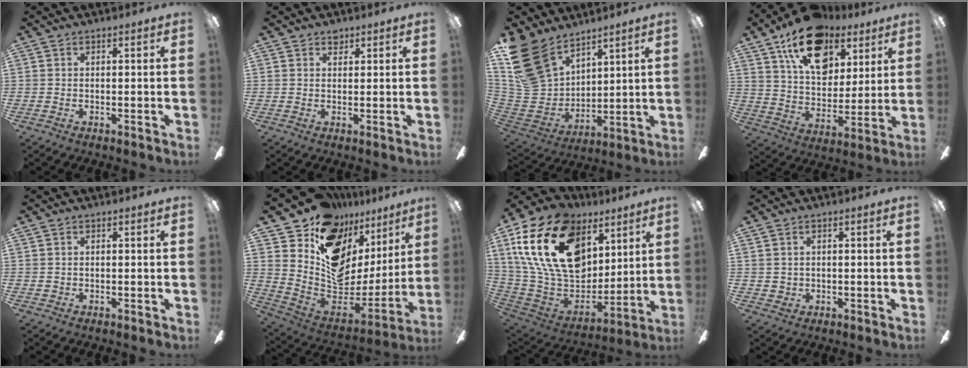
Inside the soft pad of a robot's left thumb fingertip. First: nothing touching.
{"total": 1.7, "force": [1.4, 1.0, 0.4], "torque": [-0.002, -0.002, 0.024]}
{"total": 19.3, "force": [12.9, 11.5, 8.6], "torque": [-0.218, -0.062, 0.251]}
{"total": 20.0, "force": [11.8, 11.9, 10.9], "torque": [-0.174, -0.050, 0.208]}
{"total": 0.0}
{"total": 16.2, "force": [9.9, 10.2, 7.8], "torque": [-0.124, -0.076, 0.186]}
{"total": 28.0, "force": [10.7, 17.8, 18.8], "torque": [-0.386, -0.031, 0.204]}
{"total": 1.7, "force": [0.7, 1.6, 0.1], "torque": [-0.005, 0.003, 0.011]}